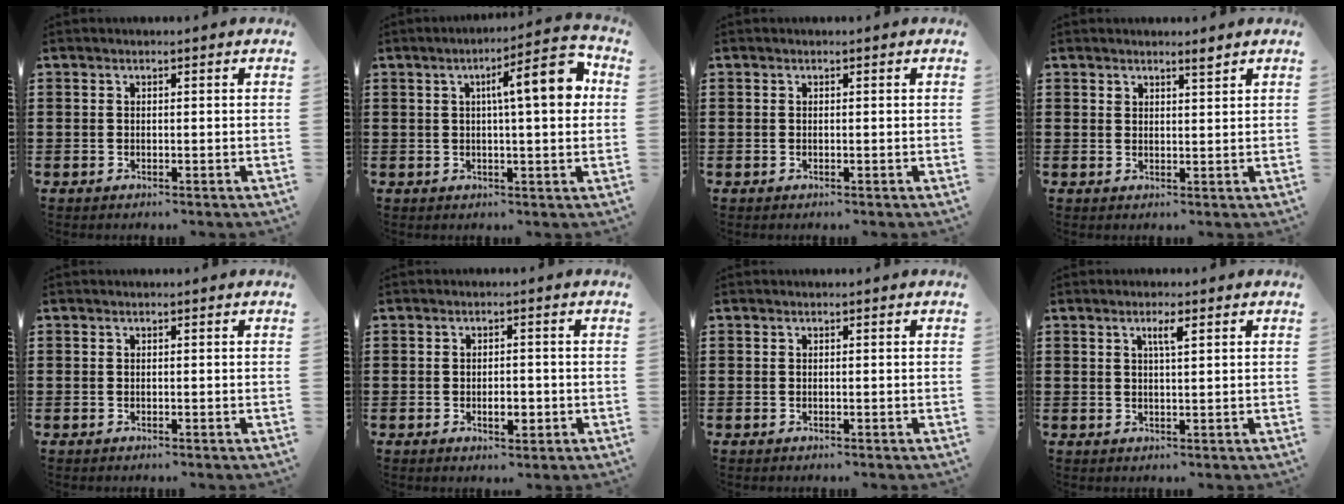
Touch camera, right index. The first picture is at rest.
{"total": 9.5, "force": [2.3, 1.8, 9.0], "torque": [-0.135, -0.008, 0.025]}
{"total": 0.0}
{"total": 1.8, "force": [1.7, 0.2, 0.7], "torque": [-0.007, -0.004, 0.029]}
{"total": 0.0}
{"total": 3.2, "force": [-0.9, 1.4, 2.7], "torque": [-0.051, 0.004, -0.017]}
{"total": 0.0}
{"total": 2.4, "force": [1.1, 0.3, 2.1], "torque": [-0.044, 0.003, 0.017]}